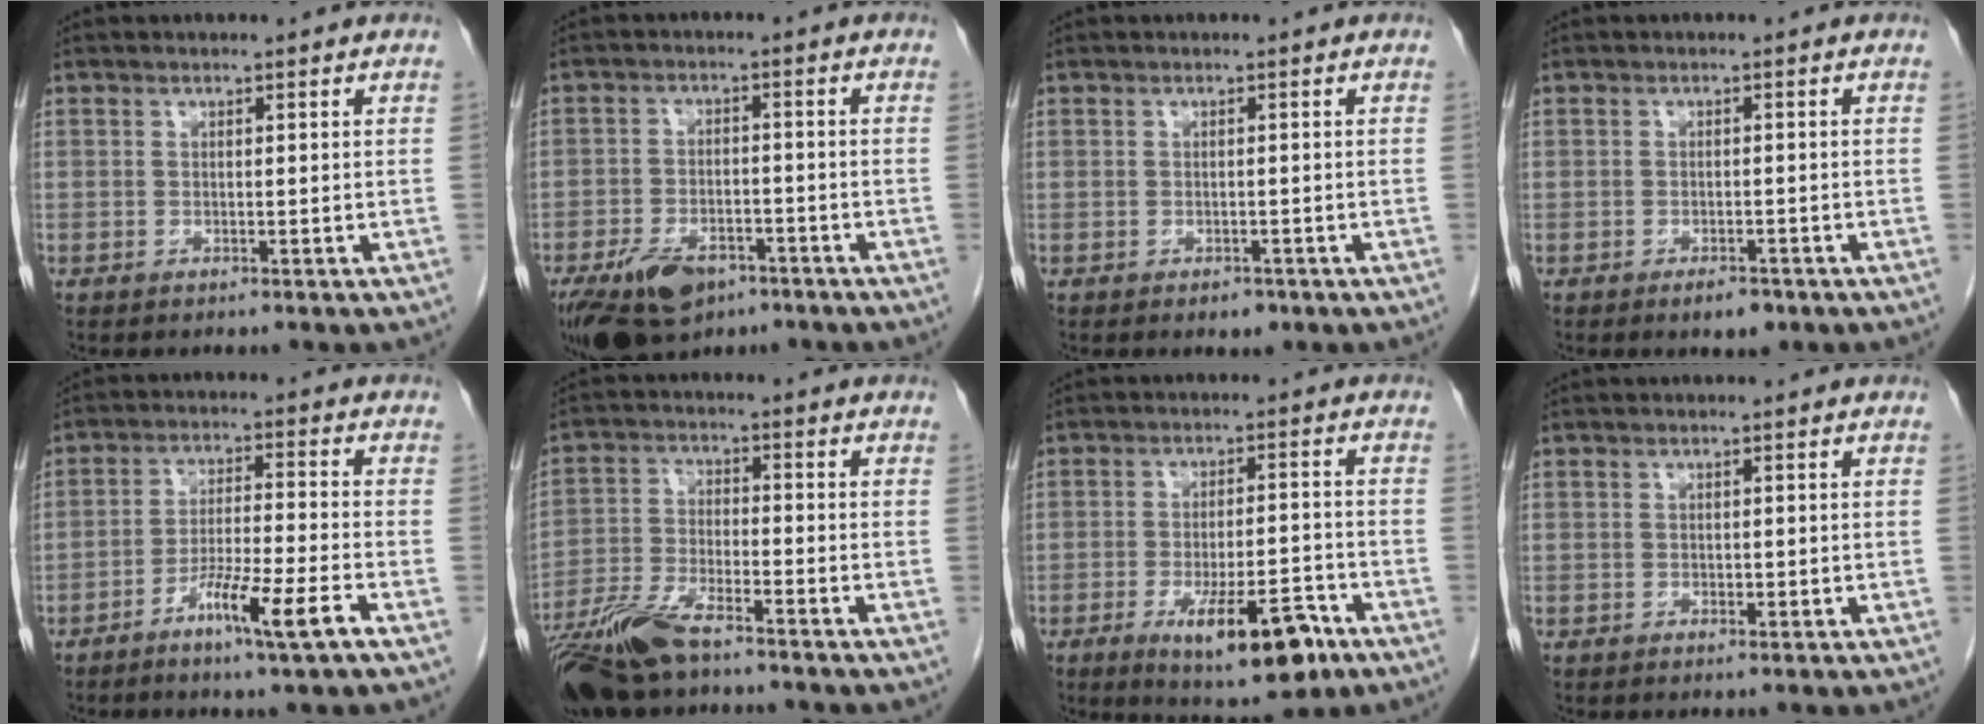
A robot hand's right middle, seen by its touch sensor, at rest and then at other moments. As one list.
[{"total": 10.9, "force": [-6.8, 5.7, 6.2], "torque": [-0.115, -0.006, -0.110]}, {"total": 1.7, "force": [-1.1, 1.0, 0.8], "torque": [-0.010, 0.001, -0.008]}, {"total": 2.7, "force": [-1.8, 1.2, 1.6], "torque": [-0.023, 0.000, -0.021]}, {"total": 8.1, "force": [-4.7, -0.4, 6.6], "torque": [-0.119, -0.005, -0.085]}, {"total": 11.0, "force": [-8.4, 2.7, 6.5], "torque": [-0.132, -0.021, -0.158]}, {"total": 11.3, "force": [-6.1, 3.1, 9.0], "torque": [-0.137, -0.006, -0.085]}, {"total": 0.7, "force": [-0.3, 0.4, 0.5], "torque": [-0.006, 0.001, -0.003]}]